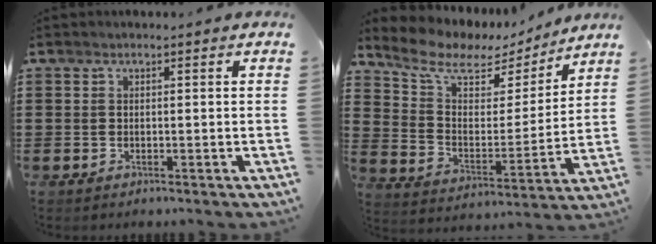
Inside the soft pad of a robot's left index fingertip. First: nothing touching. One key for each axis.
{"total": 7.8, "fx": 6.3, "fy": 3.4, "fz": 3.0, "tx": -0.097, "ty": -0.038, "tz": 0.109}